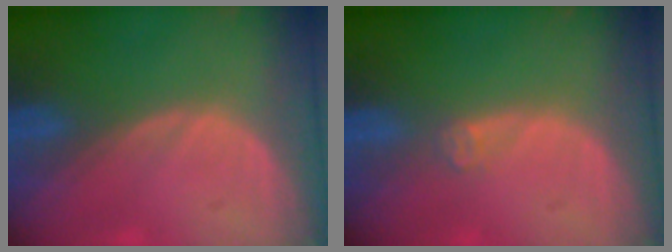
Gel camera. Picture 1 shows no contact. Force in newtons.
{"total": 1.5, "press": 1.2, "slide": 0.9}